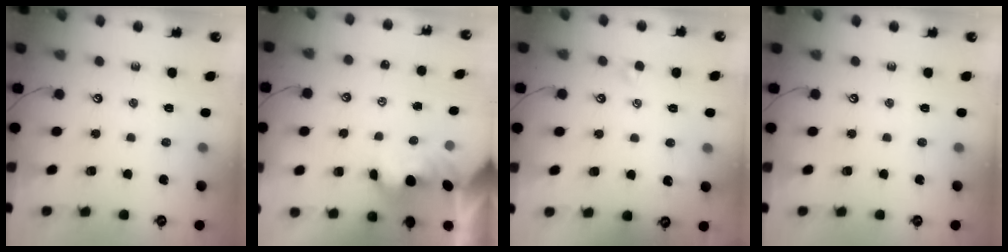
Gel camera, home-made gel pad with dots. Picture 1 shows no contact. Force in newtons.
{"total": 2.5, "press": 2.5, "slide": 0.2}
{"total": 1.3, "press": 1.2, "slide": 0.5}
{"total": 0.0}